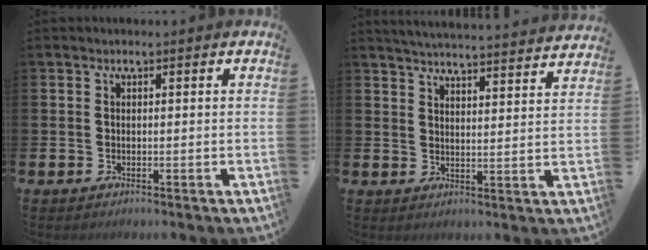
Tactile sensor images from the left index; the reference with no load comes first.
{"total": 4.9, "force": [4.9, -0.3, 0.5], "torque": [-0.015, -0.042, 0.083]}